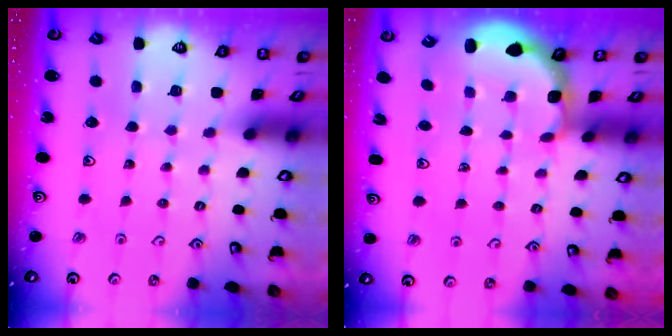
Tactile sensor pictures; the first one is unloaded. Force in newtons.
{"total": 2.8, "press": 2.3, "slide": 1.7}